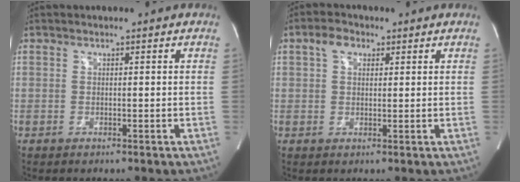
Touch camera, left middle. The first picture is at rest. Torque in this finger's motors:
{"motor_torque": [0.20, 0.00, 0.04, 0.04]}